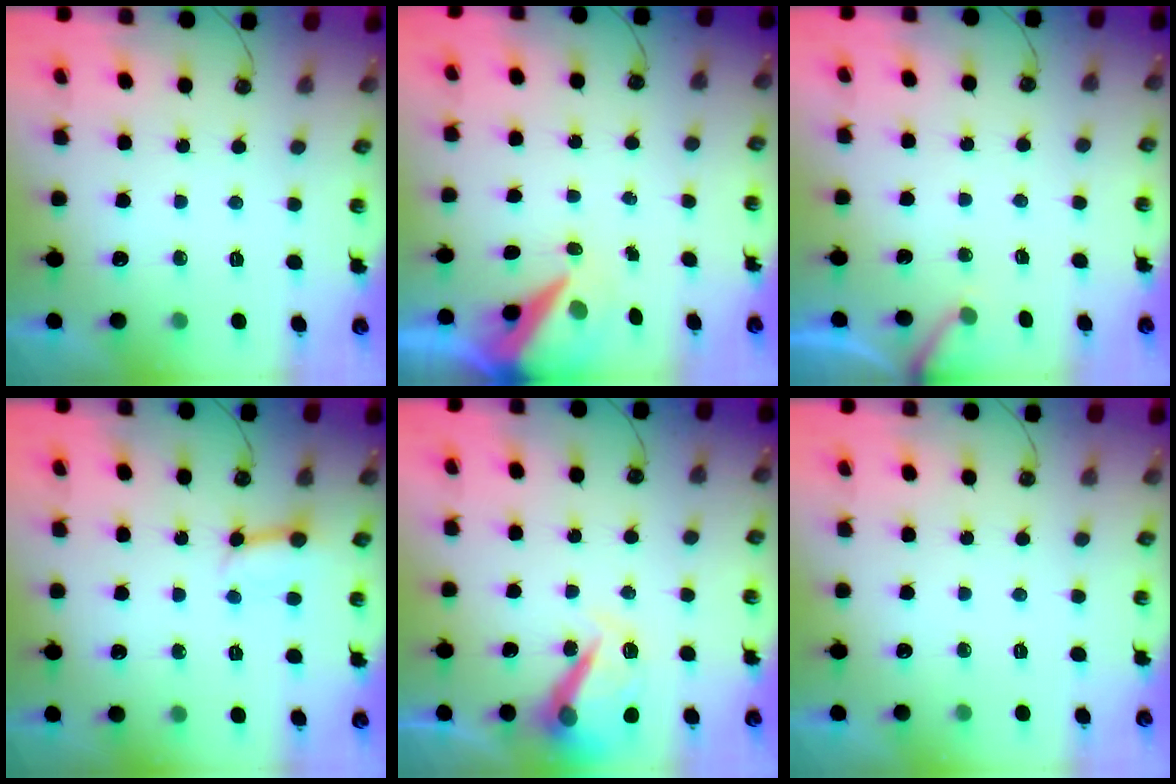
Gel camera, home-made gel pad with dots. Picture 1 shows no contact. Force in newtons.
{"total": 8.3, "press": 8.2, "slide": 1.0}
{"total": 3.0, "press": 3.0, "slide": 0.1}
{"total": 3.7, "press": 3.7, "slide": 0.5}
{"total": 13.4, "press": 13.3, "slide": 1.2}
{"total": 0.0}